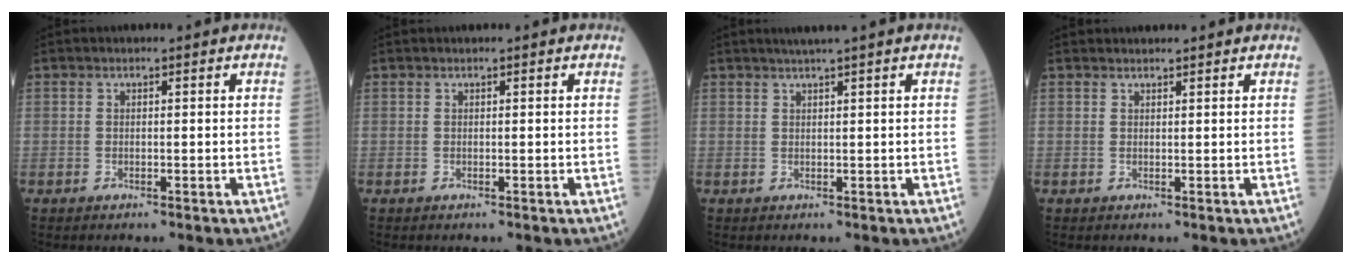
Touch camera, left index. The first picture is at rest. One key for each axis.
{"total": 0.0}
{"total": 2.0, "fx": 1.6, "fy": -0.8, "fz": 1.1, "tx": -0.017, "ty": 0.002, "tz": 0.032}
{"total": 1.2, "fx": 1.2, "fy": 0.4, "fz": 0.0, "tx": -0.003, "ty": 0.013, "tz": 0.021}